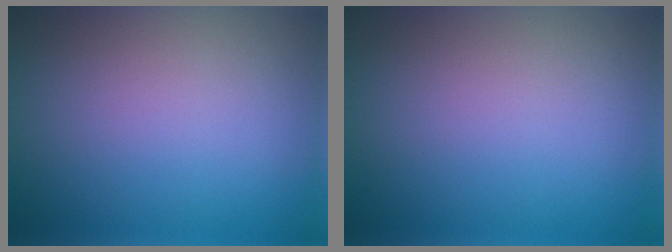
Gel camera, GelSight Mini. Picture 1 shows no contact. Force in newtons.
{"total": 0.0}